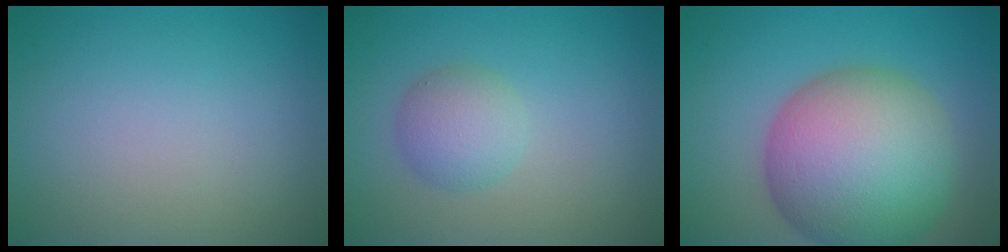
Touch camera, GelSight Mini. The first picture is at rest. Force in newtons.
{"total": 2.9, "press": 2.9, "slide": 0.0}
{"total": 13.5, "press": 13.5, "slide": 0.4}